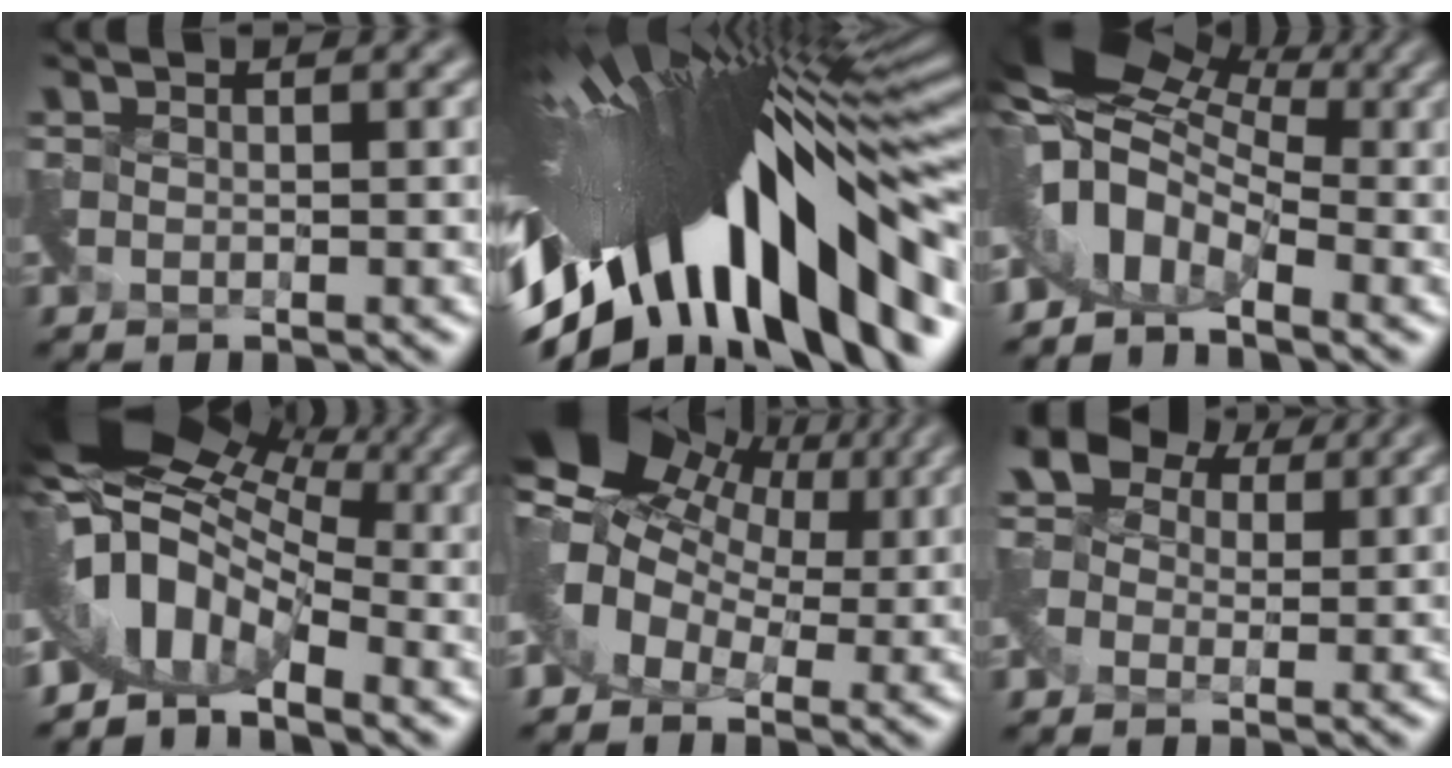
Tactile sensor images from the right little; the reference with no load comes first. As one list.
[{"total": 17.1, "force": [-3.2, 6.3, 15.6], "torque": [-0.270, -0.026, -0.045]}, {"total": 7.0, "force": [-1.0, 4.2, 5.5], "torque": [-0.087, 0.018, -0.041]}, {"total": 6.9, "force": [-1.7, 4.1, 5.2], "torque": [-0.081, 0.011, -0.051]}, {"total": 8.7, "force": [3.2, 5.8, 5.6], "torque": [-0.100, 0.014, 0.049]}, {"total": 5.5, "force": [1.7, 4.1, 3.2], "torque": [-0.077, 0.031, 0.021]}]